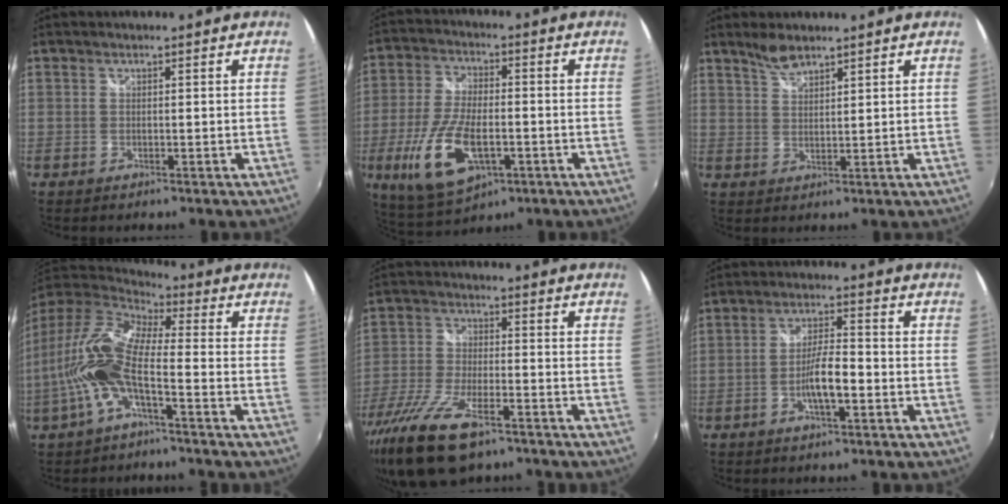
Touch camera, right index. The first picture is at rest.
{"total": 14.4, "force": [-4.7, 6.5, 12.0], "torque": [-0.255, -0.013, -0.078]}
{"total": 3.7, "force": [3.2, 0.9, 1.7], "torque": [-0.029, 0.005, 0.062]}
{"total": 15.3, "force": [-4.1, 4.5, 14.1], "torque": [-0.284, -0.004, -0.086]}
{"total": 15.9, "force": [-10.7, 5.8, 10.2], "torque": [-0.226, -0.042, -0.201]}
{"total": 6.1, "force": [-2.4, 1.2, 5.5], "torque": [-0.104, 0.003, -0.042]}